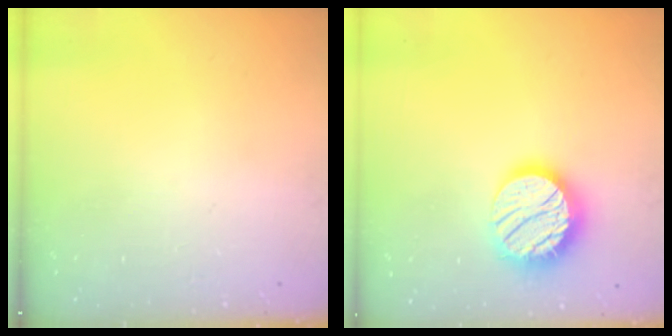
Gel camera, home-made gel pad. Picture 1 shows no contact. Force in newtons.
{"total": 16.6, "press": 16.6, "slide": 1.1}